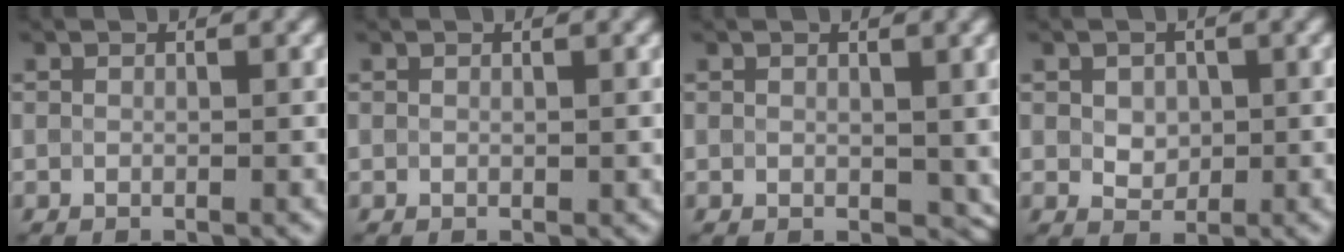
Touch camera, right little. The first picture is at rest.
{"total": 0.0}
{"total": 2.2, "force": [0.6, 1.5, 1.4], "torque": [-0.023, -0.006, 0.014]}
{"total": 2.1, "force": [0.3, 1.6, 1.3], "torque": [-0.025, -0.002, 0.007]}